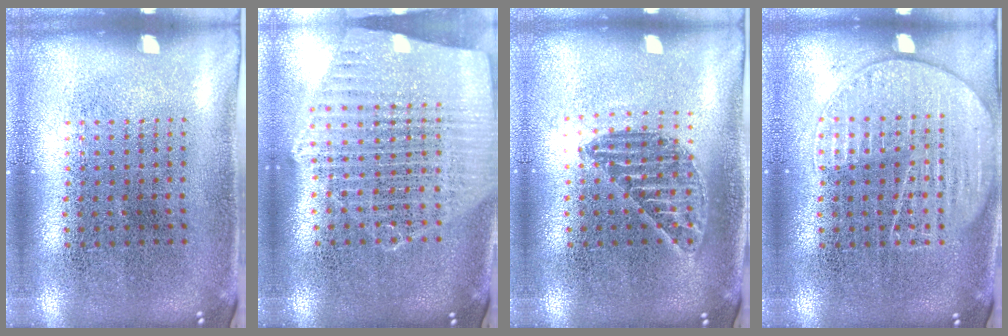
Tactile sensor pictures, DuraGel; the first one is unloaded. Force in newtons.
{"total": 1.8, "press": 1.7, "slide": 0.6}
{"total": 1.2, "press": 1.1, "slide": 0.4}
{"total": 2.6, "press": 2.6, "slide": 0.3}